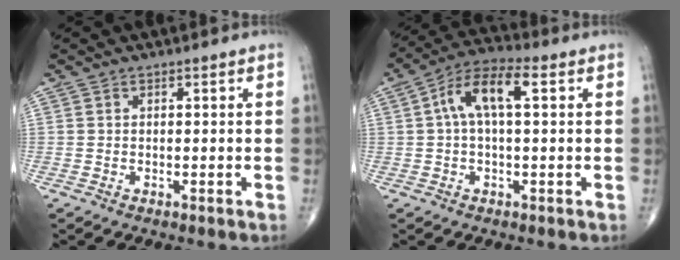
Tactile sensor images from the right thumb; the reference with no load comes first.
{"total": 9.3, "force": [2.0, 3.7, 8.3], "torque": [-0.164, 0.035, 0.028]}